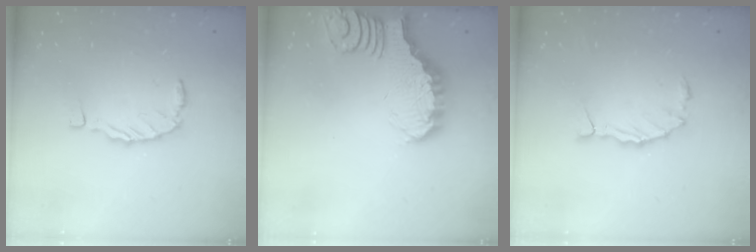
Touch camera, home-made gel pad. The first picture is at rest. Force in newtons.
{"total": 3.5, "press": 3.5, "slide": 0.3}
{"total": 2.8, "press": 2.8, "slide": 0.2}